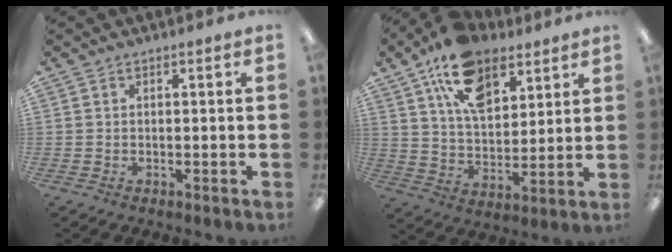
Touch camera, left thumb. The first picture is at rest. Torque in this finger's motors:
{"motor_torque": [0.50, 0.64, 1.39, -1.38, 0.29]}